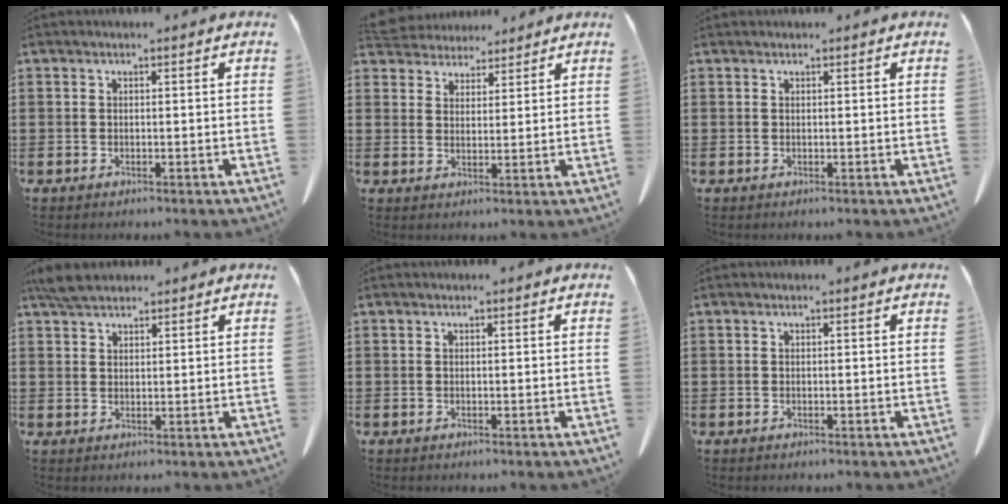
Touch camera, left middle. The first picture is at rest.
{"total": 4.3, "force": [4.1, 1.3, -0.1], "torque": [-0.017, -0.013, 0.077]}
{"total": 0.0}
{"total": 3.6, "force": [3.0, 1.2, 1.5], "torque": [-0.037, 0.001, 0.059]}
{"total": 0.0}
{"total": 0.0}